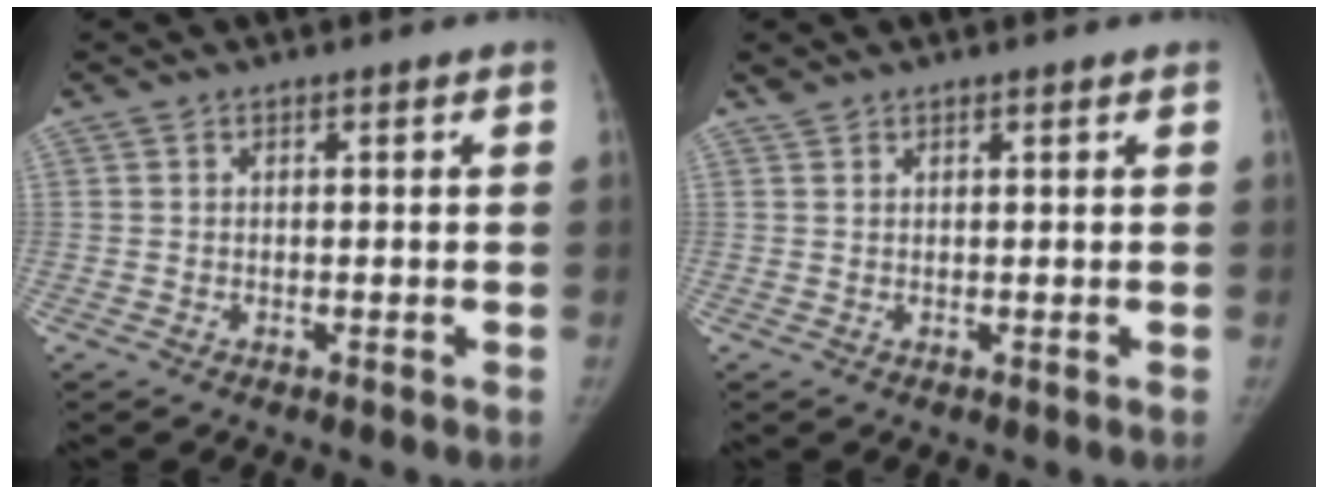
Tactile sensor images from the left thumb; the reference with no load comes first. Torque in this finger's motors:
{"motor_torque": [0.09, -0.08, 0.04, -0.62, -0.04]}